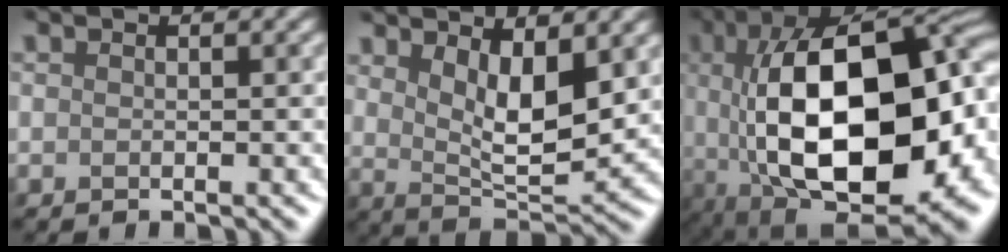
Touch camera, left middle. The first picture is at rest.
{"total": 4.7, "force": [2.1, 1.5, 4.0], "torque": [-0.075, -0.013, 0.047]}
{"total": 18.4, "force": [-0.2, 9.3, 15.8], "torque": [-0.251, -0.022, 0.021]}